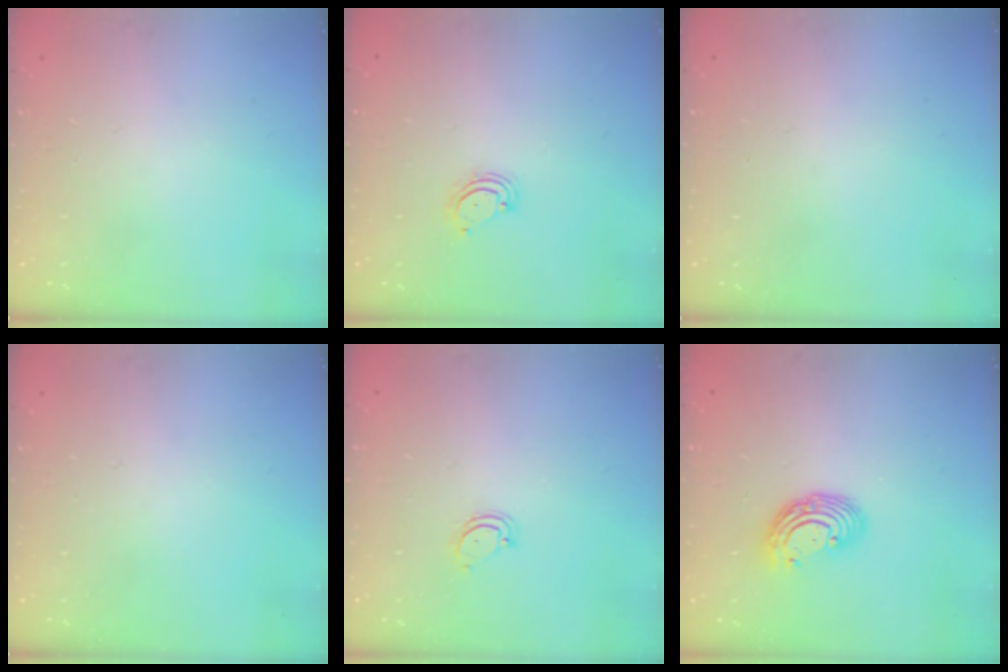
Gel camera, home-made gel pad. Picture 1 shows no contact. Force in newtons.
{"total": 3.4, "press": 3.3, "slide": 0.7}
{"total": 0.0}
{"total": 0.0}
{"total": 3.8, "press": 3.8, "slide": 0.4}
{"total": 9.0, "press": 8.8, "slide": 1.7}